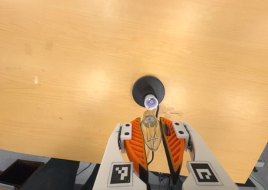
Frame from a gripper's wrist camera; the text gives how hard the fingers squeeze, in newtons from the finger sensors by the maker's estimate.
{"total": 13.2, "left": 14.6, "right": 11.9}